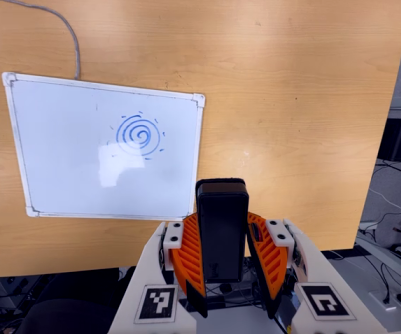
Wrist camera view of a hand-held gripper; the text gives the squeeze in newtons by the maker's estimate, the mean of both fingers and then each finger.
{"total": 6.8, "left": 5.7, "right": 8.0}